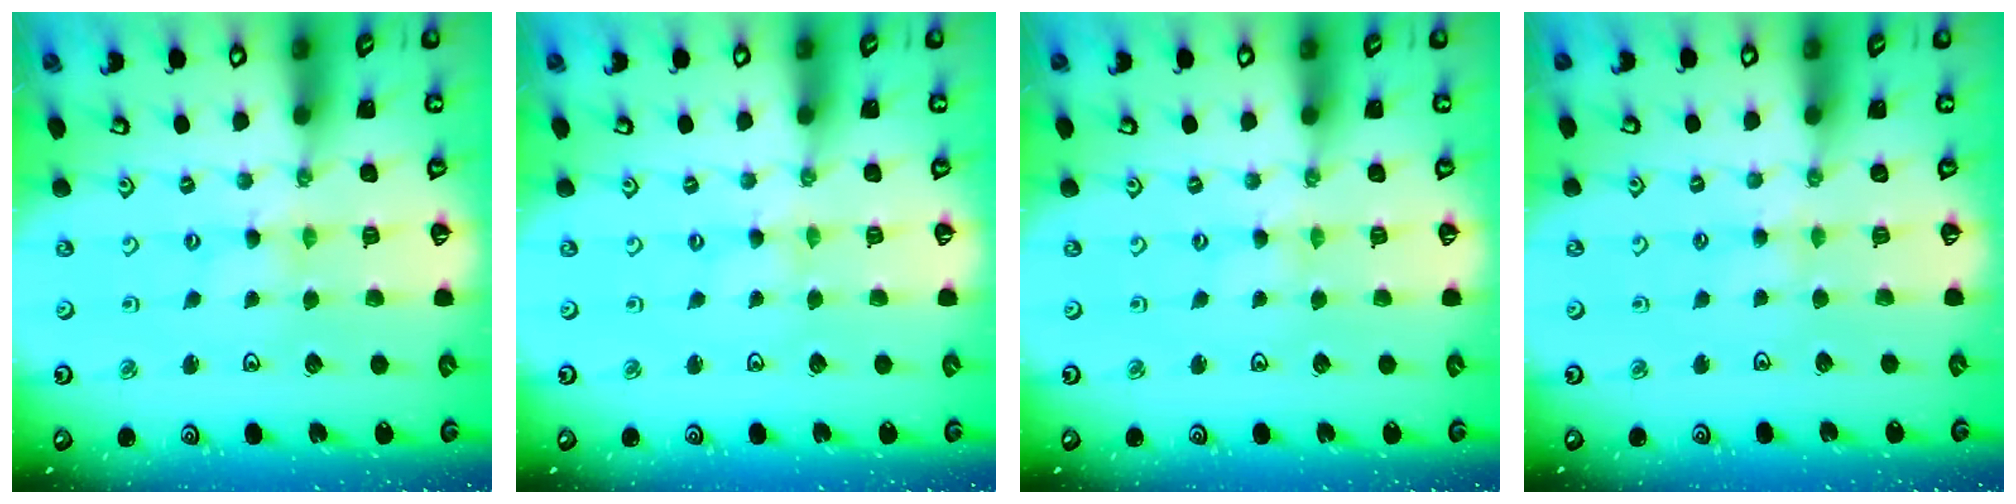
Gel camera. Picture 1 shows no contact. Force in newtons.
{"total": 0.0}
{"total": 0.8, "press": 0.8, "slide": 0.1}
{"total": 3.0, "press": 3.0, "slide": 0.4}